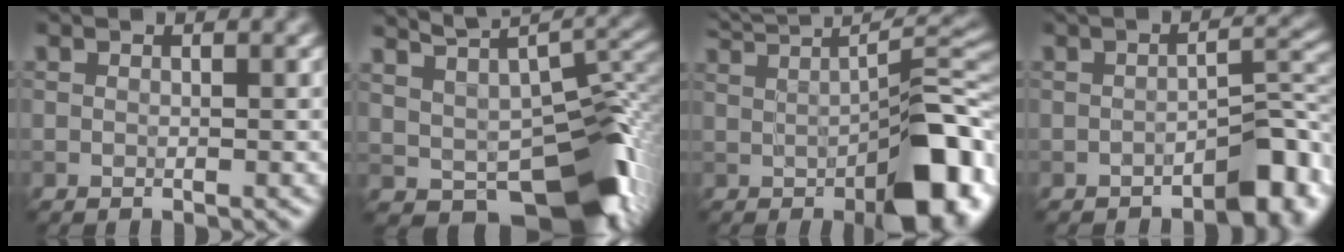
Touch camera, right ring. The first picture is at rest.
{"total": 8.8, "force": [-1.7, 4.6, 7.3], "torque": [-0.099, -0.015, 0.016]}
{"total": 10.1, "force": [-0.2, 3.4, 9.5], "torque": [-0.112, 0.010, 0.026]}
{"total": 4.3, "force": [-3.3, 0.8, 2.6], "torque": [-0.037, 0.013, -0.031]}